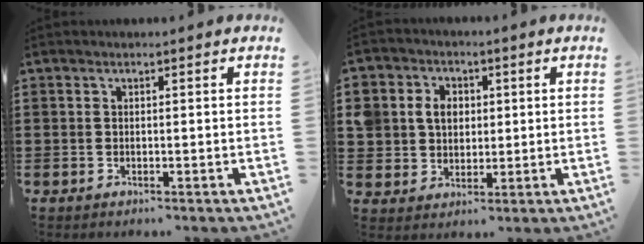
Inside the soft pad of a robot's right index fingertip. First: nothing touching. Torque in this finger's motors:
{"motor_torque": [0.67, -0.40, 0.23, 0.07]}